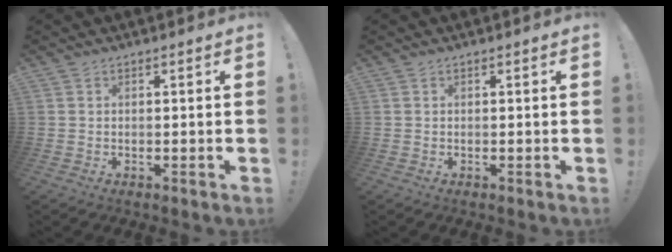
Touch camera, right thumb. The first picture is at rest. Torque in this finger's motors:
{"motor_torque": [0.00, 0.00, -0.01, 0.01, 0.00]}